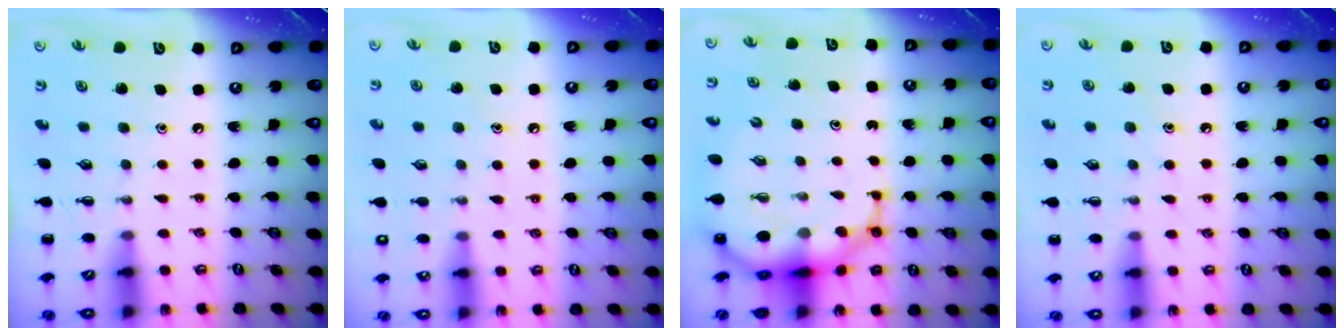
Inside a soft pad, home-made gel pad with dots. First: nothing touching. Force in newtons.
{"total": 7.3, "press": 7.1, "slide": 1.8}
{"total": 11.5, "press": 11.0, "slide": 3.3}
{"total": 8.3, "press": 8.2, "slide": 1.4}